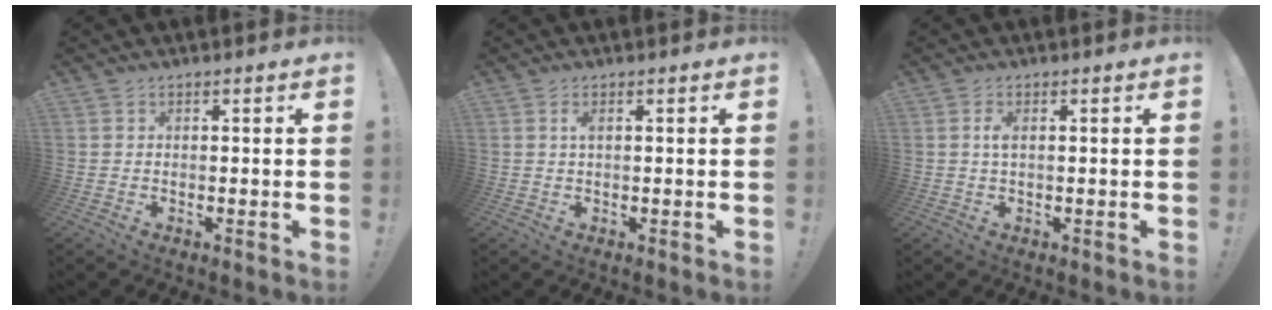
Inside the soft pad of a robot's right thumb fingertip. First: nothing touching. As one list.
[{"total": 1.3, "force": [0.3, 0.2, 1.3], "torque": [-0.019, 0.000, 0.001]}, {"total": 2.1, "force": [0.1, 0.6, 2.0], "torque": [-0.032, -0.001, -0.001]}]